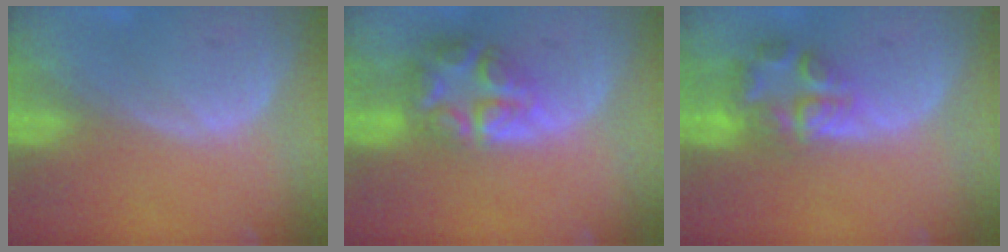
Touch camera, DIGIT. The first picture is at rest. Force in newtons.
{"total": 8.0, "press": 7.0, "slide": 3.9}
{"total": 6.1, "press": 6.0, "slide": 1.2}